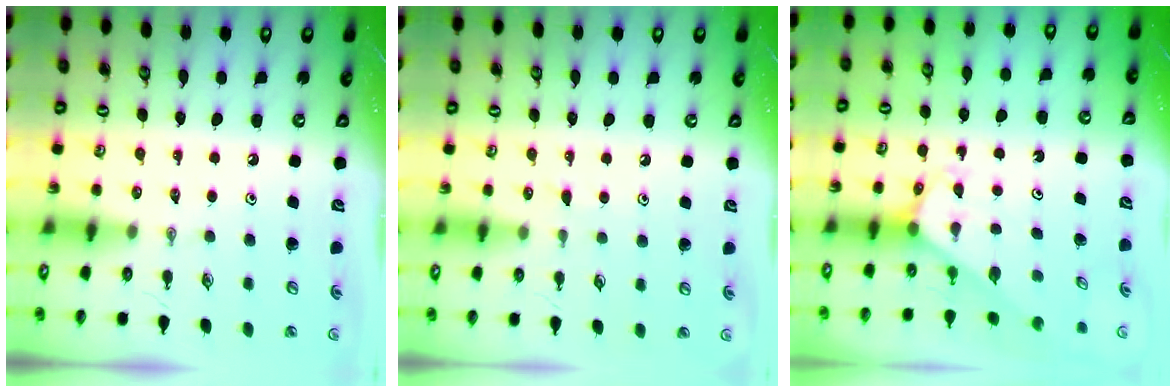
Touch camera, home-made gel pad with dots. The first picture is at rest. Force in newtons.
{"total": 5.2, "press": 5.1, "slide": 0.6}
{"total": 2.5, "press": 2.5, "slide": 0.1}